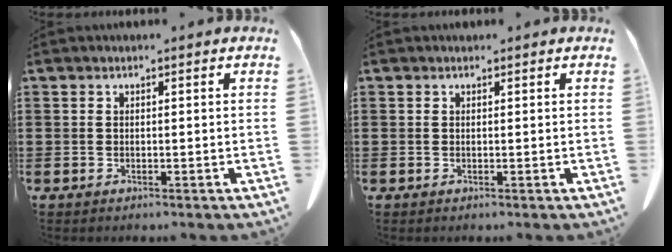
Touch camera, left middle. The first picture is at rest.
{"total": 0.0}